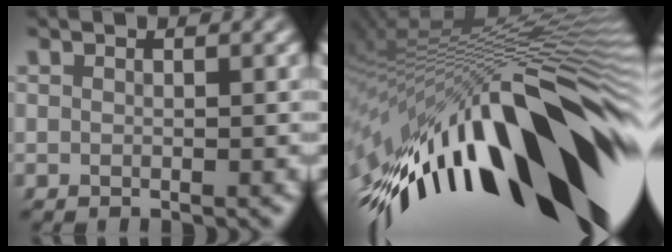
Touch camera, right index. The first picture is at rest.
{"total": 20.0, "force": [-7.4, 9.6, 15.9], "torque": [-0.260, 0.019, -0.101]}